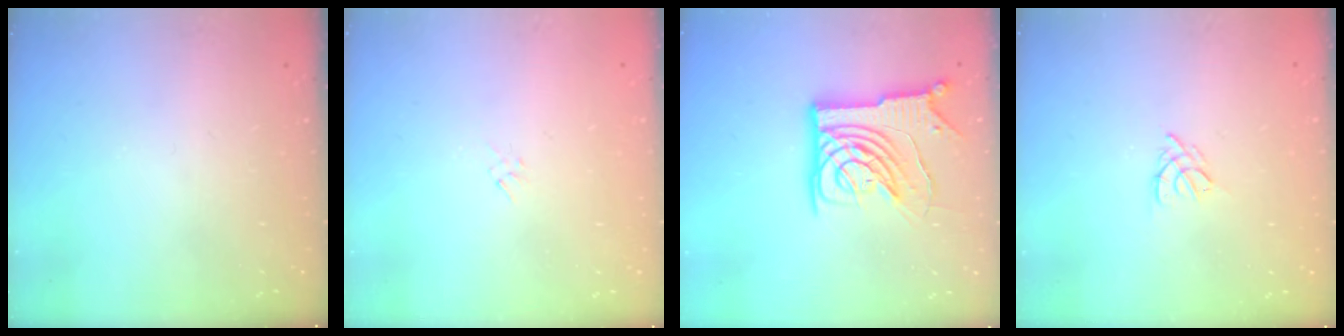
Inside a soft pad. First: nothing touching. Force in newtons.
{"total": 1.8, "press": 1.8, "slide": 0.5}
{"total": 16.8, "press": 16.6, "slide": 2.0}
{"total": 3.6, "press": 3.5, "slide": 0.7}